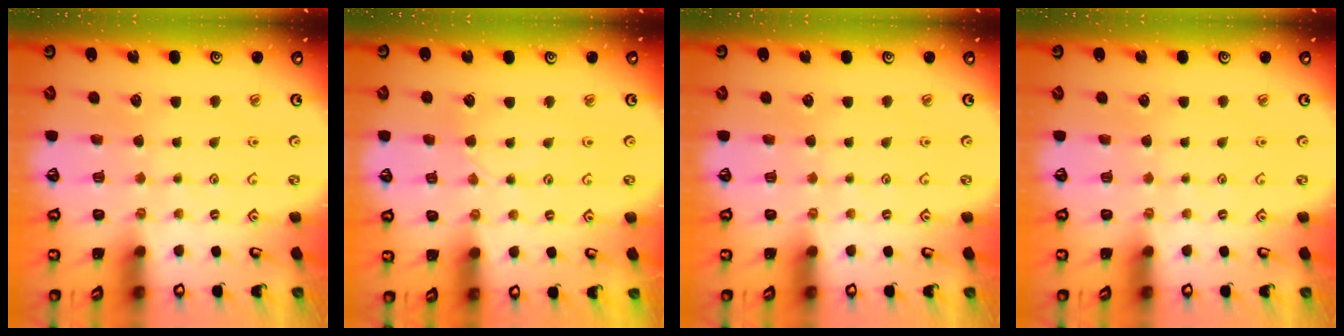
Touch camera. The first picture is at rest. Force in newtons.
{"total": 2.0, "press": 2.0, "slide": 0.2}
{"total": 0.0}
{"total": 0.0}